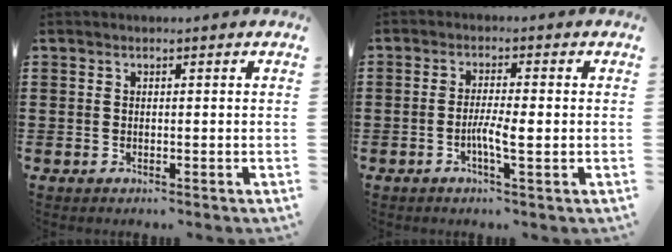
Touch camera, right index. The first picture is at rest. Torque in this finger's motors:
{"motor_torque": [0.22, 0.22, 0.16, 0.03]}